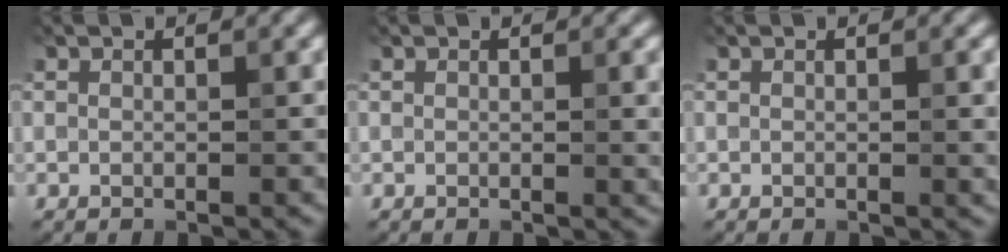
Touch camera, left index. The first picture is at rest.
{"total": 2.2, "force": [0.1, 0.6, 2.1], "torque": [-0.020, 0.000, -0.002]}
{"total": 1.6, "force": [0.1, 0.4, 1.6], "torque": [-0.016, 0.001, -0.002]}